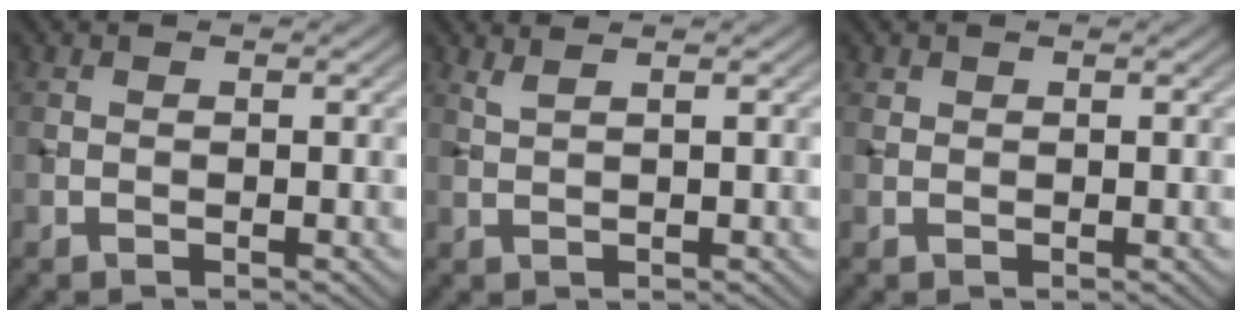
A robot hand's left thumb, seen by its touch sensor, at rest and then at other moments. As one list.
[{"total": 1.7, "force": [1.2, 0.3, 1.1], "torque": [-0.025, 0.005, 0.020]}, {"total": 0.5, "force": [0.4, 0.3, 0.1], "torque": [-0.001, 0.000, 0.011]}]